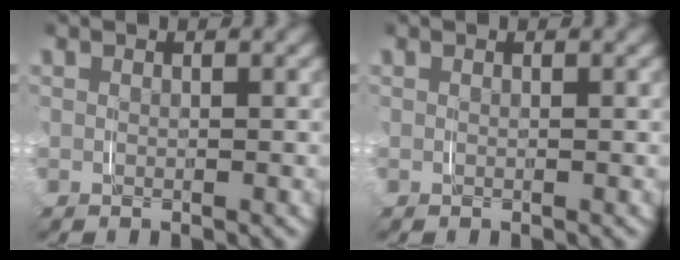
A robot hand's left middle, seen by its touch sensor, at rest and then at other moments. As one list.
[{"total": 0.0}]